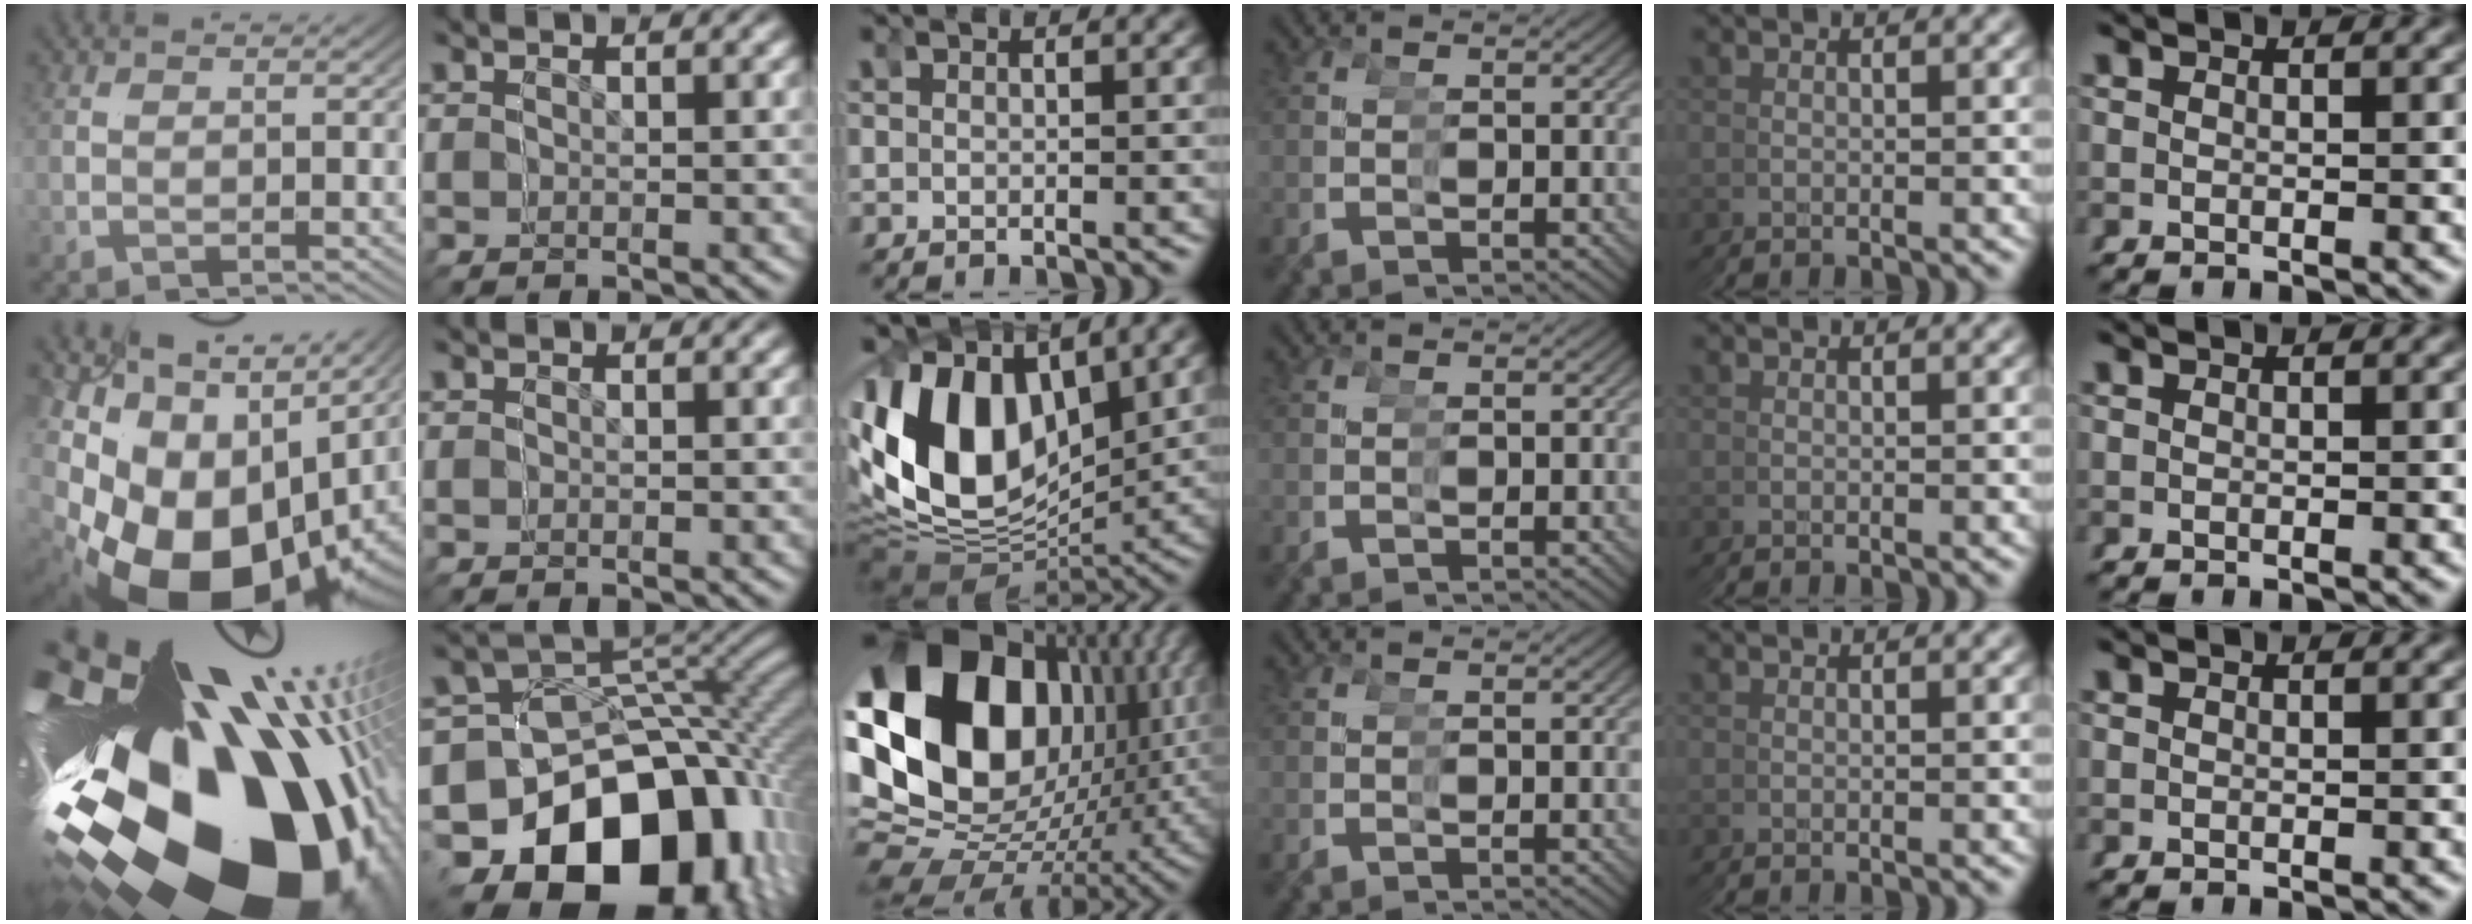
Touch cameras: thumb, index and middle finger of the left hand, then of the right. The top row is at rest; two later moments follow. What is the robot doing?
{"motion": "grasp_and_lifting", "object": "tape"}